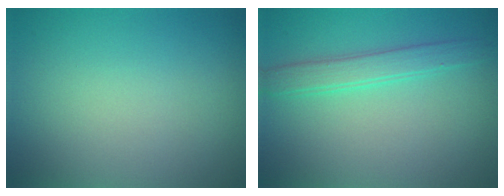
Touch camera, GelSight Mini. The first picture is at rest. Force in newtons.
{"total": 2.5, "press": 2.5, "slide": 0.1}